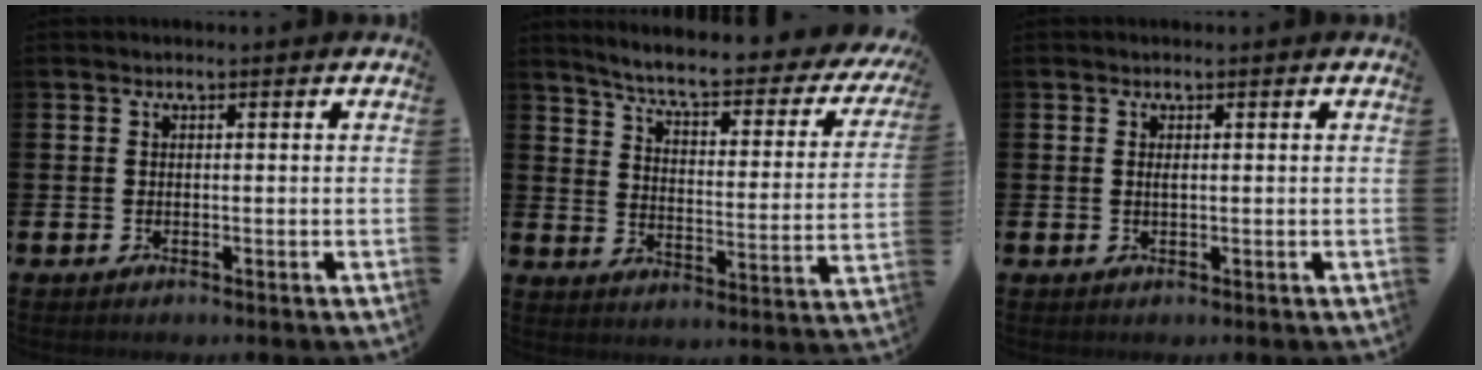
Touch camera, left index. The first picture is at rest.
{"total": 6.3, "force": [5.4, 0.8, 3.0], "torque": [-0.076, -0.047, 0.082]}
{"total": 0.6, "force": [0.2, 0.1, 0.5], "torque": [-0.004, -0.003, 0.002]}